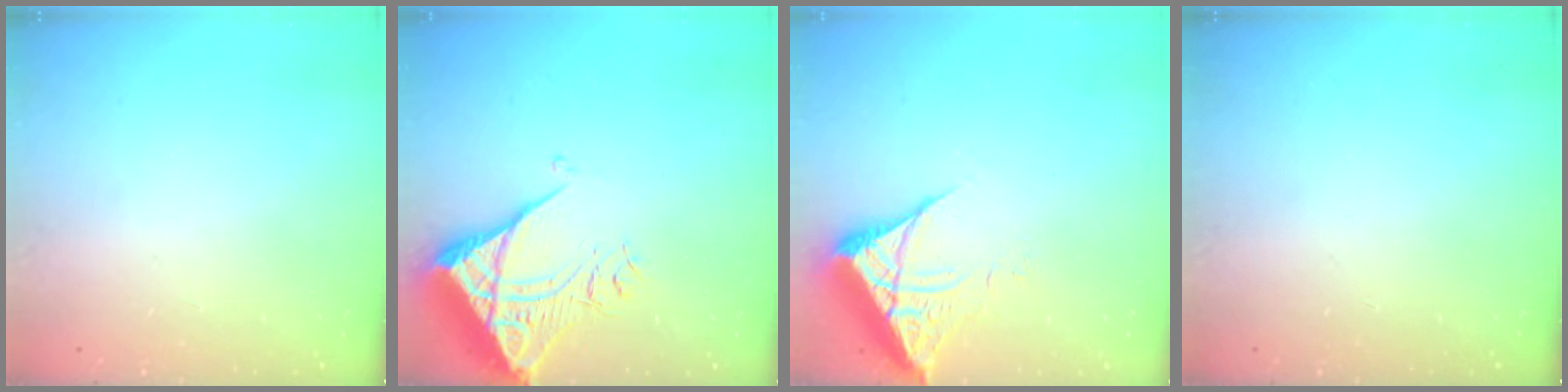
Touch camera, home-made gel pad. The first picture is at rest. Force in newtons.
{"total": 10.6, "press": 10.6, "slide": 1.1}
{"total": 7.2, "press": 7.2, "slide": 0.6}
{"total": 0.0}